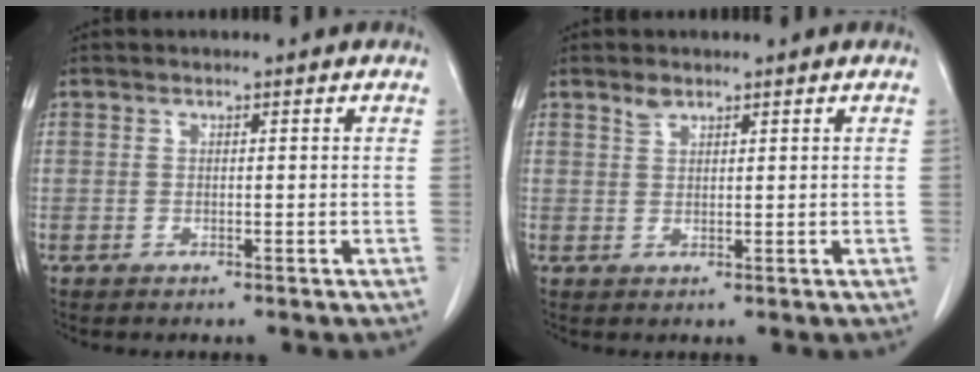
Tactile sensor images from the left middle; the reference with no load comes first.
{"total": 1.4, "force": [1.2, 0.6, 0.5], "torque": [-0.012, 0.001, 0.023]}